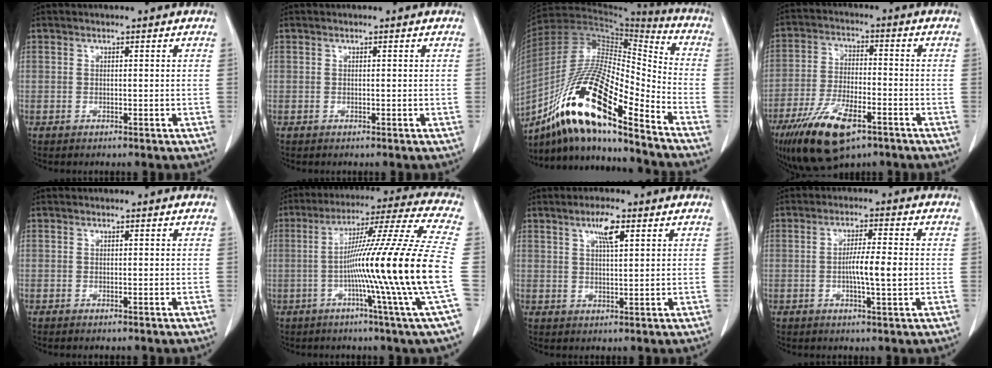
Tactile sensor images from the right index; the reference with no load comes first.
{"total": 0.0}
{"total": 20.6, "force": [-13.4, 3.1, 15.4], "torque": [-0.304, -0.012, -0.241]}
{"total": 13.2, "force": [-7.7, 4.6, 9.7], "torque": [-0.188, -0.014, -0.131]}
{"total": 0.0}
{"total": 20.7, "force": [-3.0, -3.6, 20.1], "torque": [-0.302, -0.012, -0.070]}
{"total": 4.2, "force": [2.2, 0.7, 3.6], "torque": [-0.067, 0.002, 0.039]}
{"total": 5.6, "force": [-0.6, 0.3, 5.6], "torque": [-0.097, 0.000, -0.011]}